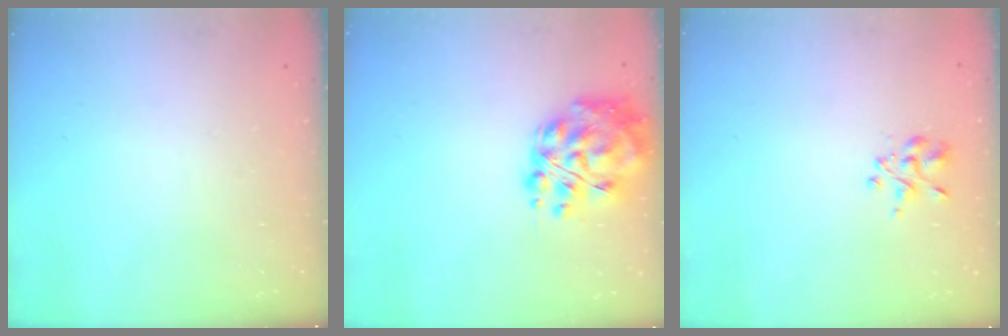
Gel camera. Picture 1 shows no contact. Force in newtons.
{"total": 15.9, "press": 15.2, "slide": 4.7}
{"total": 2.5, "press": 2.2, "slide": 1.0}